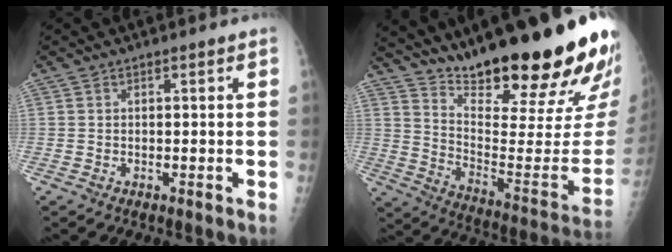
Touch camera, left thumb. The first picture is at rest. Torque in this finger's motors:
{"motor_torque": [3.32, 1.68, 1.48, -1.29, 0.14]}